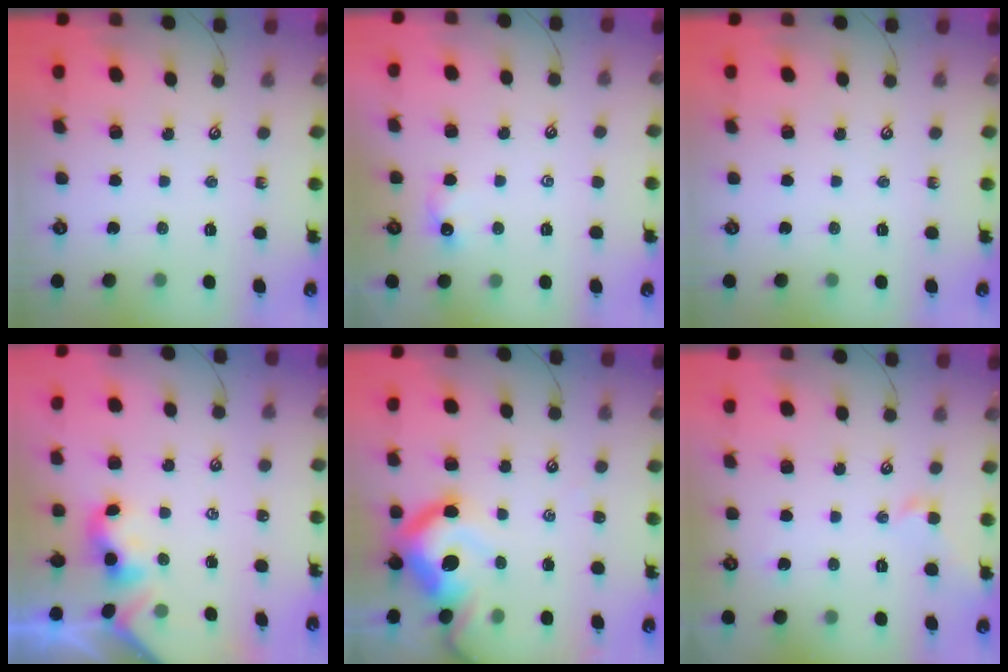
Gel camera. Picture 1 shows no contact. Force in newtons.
{"total": 0.6, "press": 0.2, "slide": 0.5}
{"total": 0.0}
{"total": 2.1, "press": 2.1, "slide": 0.3}
{"total": 15.0, "press": 14.8, "slide": 2.0}
{"total": 0.9, "press": 0.8, "slide": 0.5}